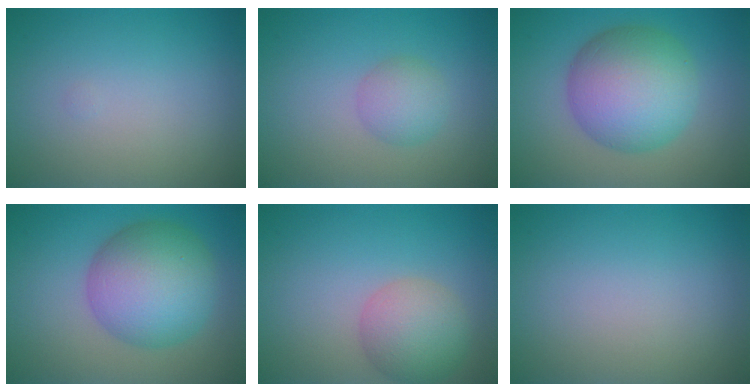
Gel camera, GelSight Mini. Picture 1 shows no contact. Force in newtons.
{"total": 2.2, "press": 2.2, "slide": 0.1}
{"total": 9.0, "press": 9.0, "slide": 0.0}
{"total": 8.8, "press": 8.8, "slide": 0.1}
{"total": 4.5, "press": 4.5, "slide": 0.2}
{"total": 0.0}